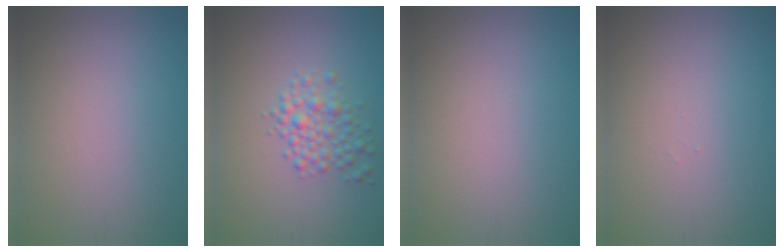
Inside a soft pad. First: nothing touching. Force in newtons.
{"total": 2.8, "press": 2.8, "slide": 0.1}
{"total": 0.0}
{"total": 0.0}